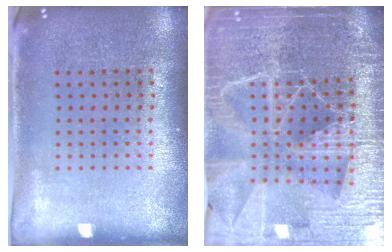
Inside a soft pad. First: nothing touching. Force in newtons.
{"total": 6.1, "press": 5.3, "slide": 3.0}